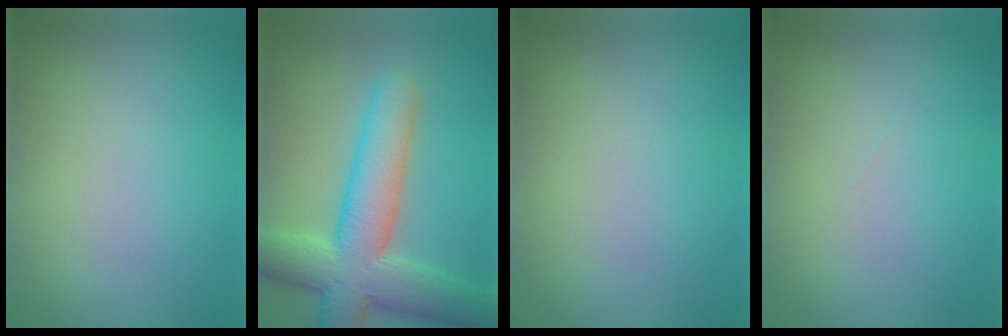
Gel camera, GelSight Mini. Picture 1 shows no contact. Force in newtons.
{"total": 10.7, "press": 10.7, "slide": 0.5}
{"total": 0.0}
{"total": 0.0}